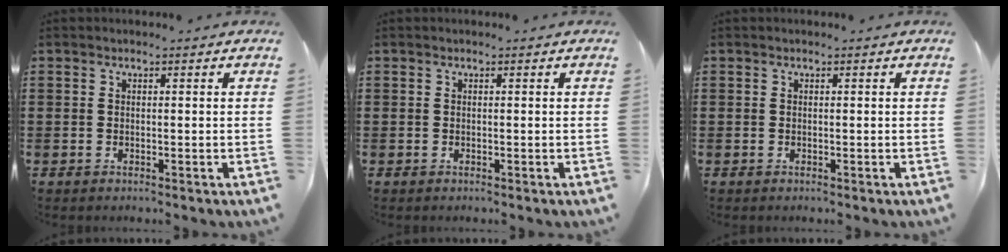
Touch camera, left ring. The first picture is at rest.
{"total": 0.0}
{"total": 0.0}